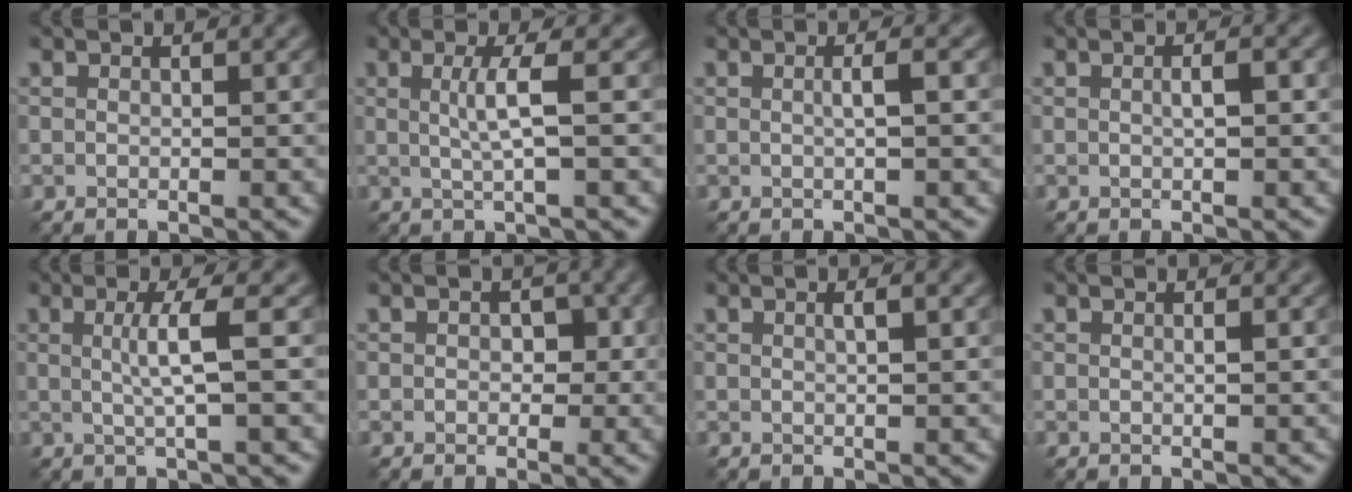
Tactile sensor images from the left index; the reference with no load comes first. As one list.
[{"total": 2.9, "force": [0.3, 0.5, 2.8], "torque": [-0.052, -0.001, 0.004]}, {"total": 1.7, "force": [0.1, 0.4, 1.6], "torque": [-0.024, 0.004, -0.004]}, {"total": 1.4, "force": [0.2, 0.3, 1.4], "torque": [-0.016, -0.006, 0.002]}, {"total": 3.3, "force": [0.3, 0.6, 3.2], "torque": [-0.056, 0.000, 0.003]}, {"total": 1.8, "force": [0.1, 1.5, 1.1], "torque": [-0.010, -0.002, -0.002]}, {"total": 1.3, "force": [0.5, 0.4, 1.1], "torque": [-0.013, 0.001, 0.001]}, {"total": 0.6, "force": [0.0, 0.1, 0.5], "torque": [-0.005, 0.002, -0.002]}]